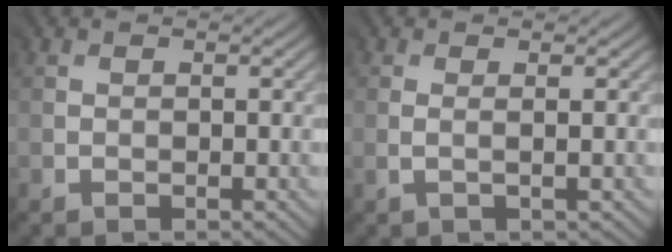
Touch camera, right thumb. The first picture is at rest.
{"total": 1.3, "force": [0.2, -1.3, -0.3], "torque": [-0.009, 0.003, 0.004]}